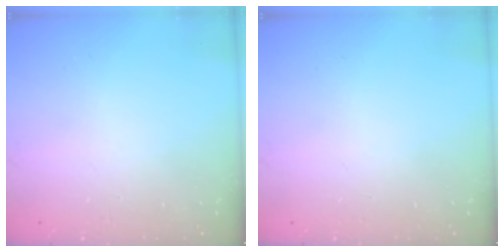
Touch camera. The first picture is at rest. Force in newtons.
{"total": 0.0}